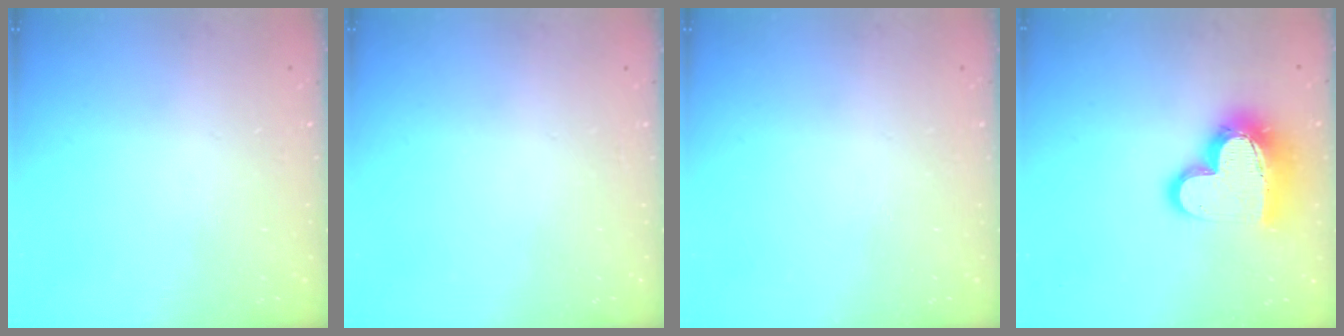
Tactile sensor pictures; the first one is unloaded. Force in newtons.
{"total": 0.0}
{"total": 0.0}
{"total": 17.4, "press": 17.4, "slide": 1.3}